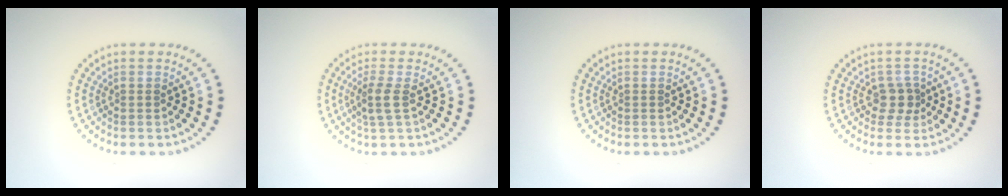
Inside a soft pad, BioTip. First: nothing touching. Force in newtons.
{"total": 2.0, "press": 1.6, "slide": 1.1}
{"total": 0.0}
{"total": 1.9, "press": 1.6, "slide": 1.1}